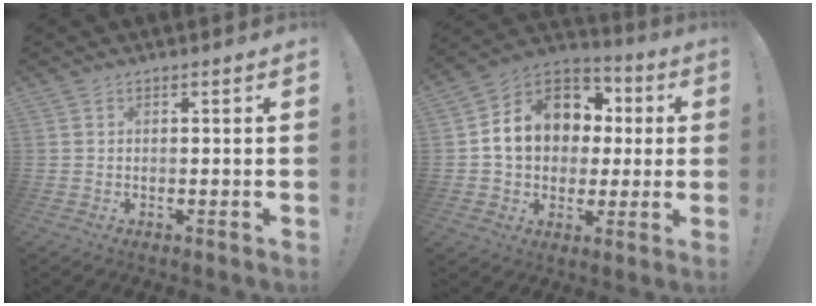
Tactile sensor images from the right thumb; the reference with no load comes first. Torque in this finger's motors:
{"motor_torque": [2.18, 2.28, 0.55, -0.14, 0.13]}